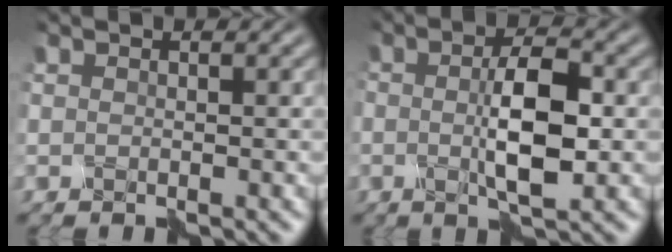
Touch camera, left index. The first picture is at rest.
{"total": 4.8, "force": [-0.5, 1.2, 4.6], "torque": [-0.099, -0.002, -0.006]}